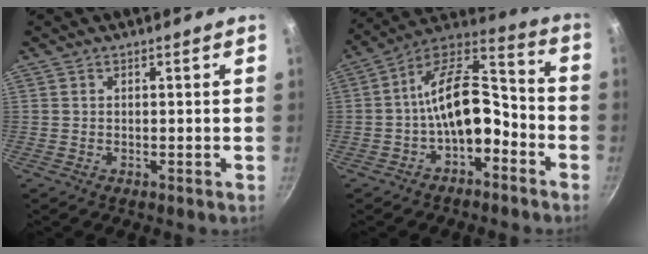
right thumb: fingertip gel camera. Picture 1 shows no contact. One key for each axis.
{"total": 14.7, "fx": -4.3, "fy": 8.1, "fz": 11.5, "tx": -0.163, "ty": 0.070, "tz": -0.078}